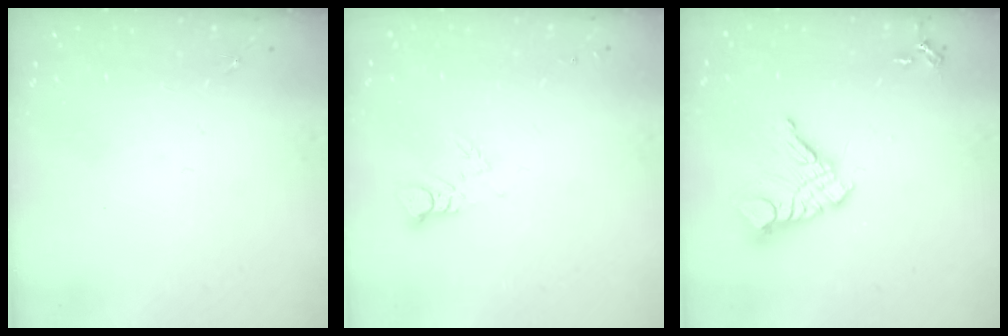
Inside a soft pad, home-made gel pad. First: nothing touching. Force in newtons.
{"total": 3.6, "press": 3.6, "slide": 0.2}
{"total": 14.6, "press": 14.5, "slide": 1.6}